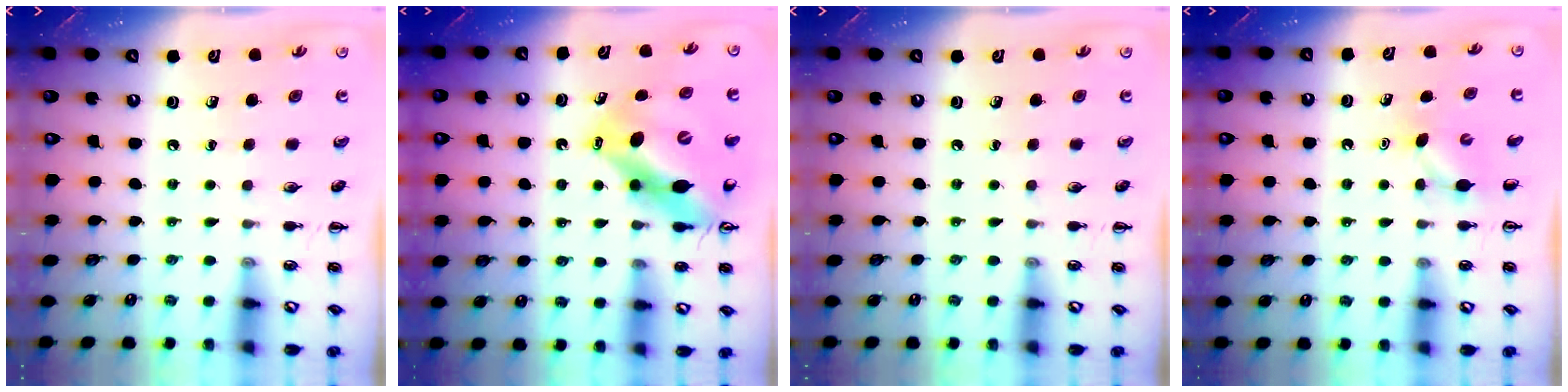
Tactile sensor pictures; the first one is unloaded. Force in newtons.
{"total": 13.8, "press": 13.1, "slide": 4.4}
{"total": 0.0}
{"total": 3.7, "press": 3.4, "slide": 1.3}